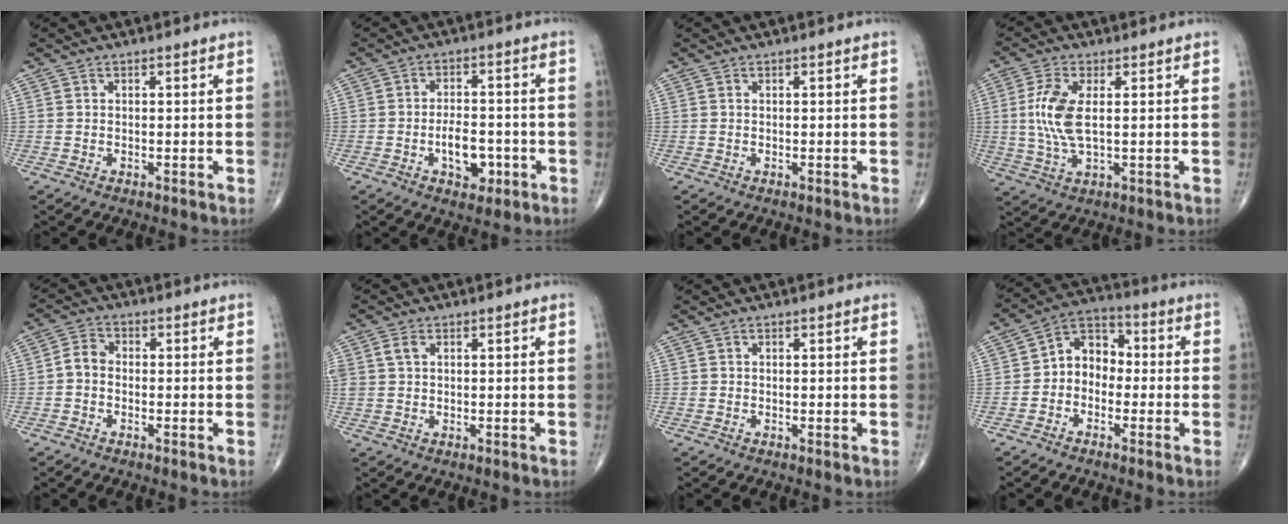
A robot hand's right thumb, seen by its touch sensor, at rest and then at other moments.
{"total": 6.9, "force": [-2.3, 4.0, 5.1], "torque": [-0.060, 0.016, -0.033]}
{"total": 0.0}
{"total": 8.4, "force": [0.9, 3.4, 7.6], "torque": [-0.182, -0.004, 0.020]}
{"total": 3.4, "force": [-0.8, 2.6, 2.1], "torque": [-0.032, 0.013, -0.027]}
{"total": 2.5, "force": [0.8, 1.6, 1.7], "torque": [-0.044, 0.009, 0.020]}
{"total": 0.0}
{"total": 7.5, "force": [-1.3, 5.9, 4.4], "torque": [-0.038, 0.033, -0.046]}